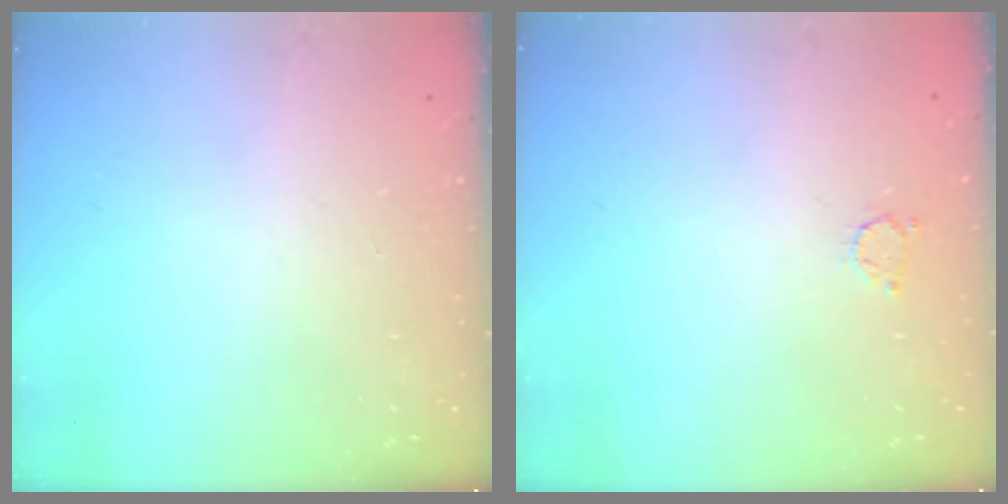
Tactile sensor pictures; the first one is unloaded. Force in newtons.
{"total": 2.5, "press": 2.5, "slide": 0.4}